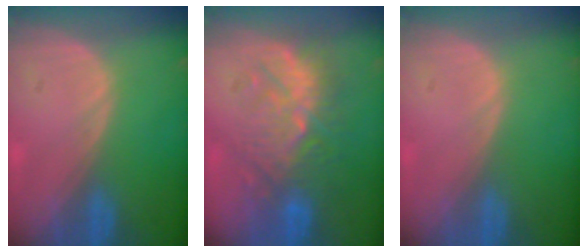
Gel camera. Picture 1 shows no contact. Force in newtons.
{"total": 9.2, "press": 9.1, "slide": 1.6}
{"total": 0.0}